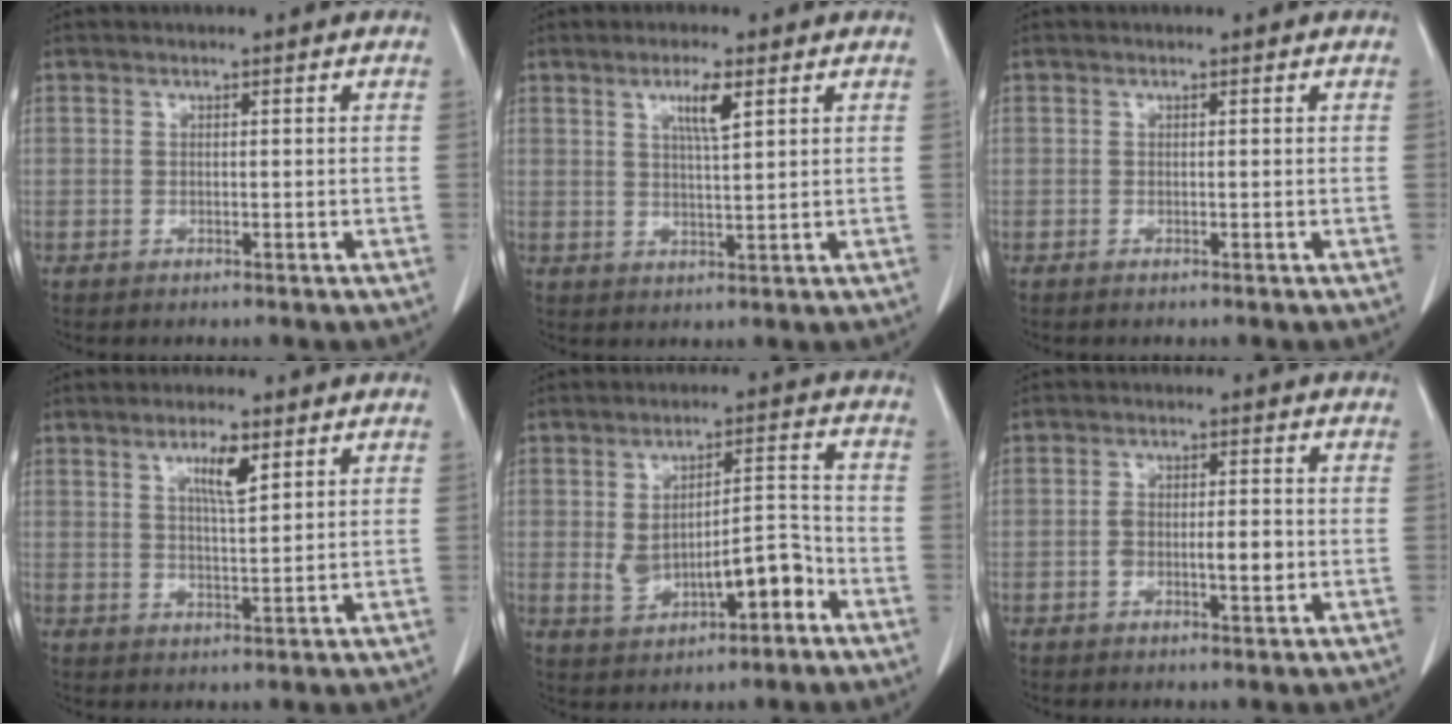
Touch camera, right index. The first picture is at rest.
{"total": 4.5, "force": [2.2, 0.4, 3.9], "torque": [-0.071, -0.002, 0.039]}
{"total": 0.0}
{"total": 5.0, "force": [2.6, 0.9, 4.2], "torque": [-0.076, -0.001, 0.044]}
{"total": 9.8, "force": [-2.7, 3.7, 8.6], "torque": [-0.145, 0.024, -0.030]}
{"total": 5.2, "force": [-1.0, 1.8, 4.8], "torque": [-0.087, 0.003, -0.013]}